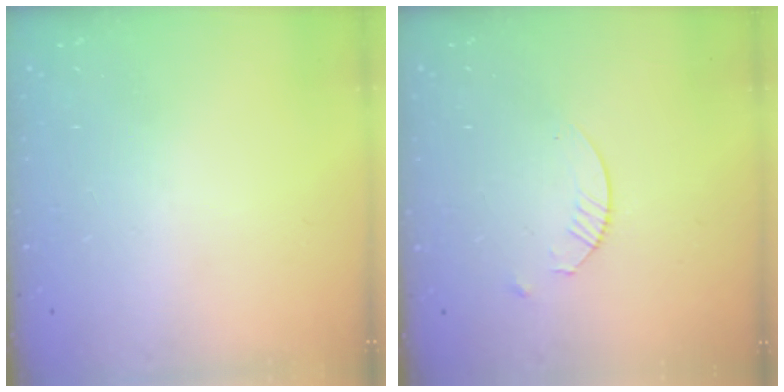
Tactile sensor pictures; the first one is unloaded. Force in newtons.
{"total": 2.4, "press": 2.4, "slide": 0.3}